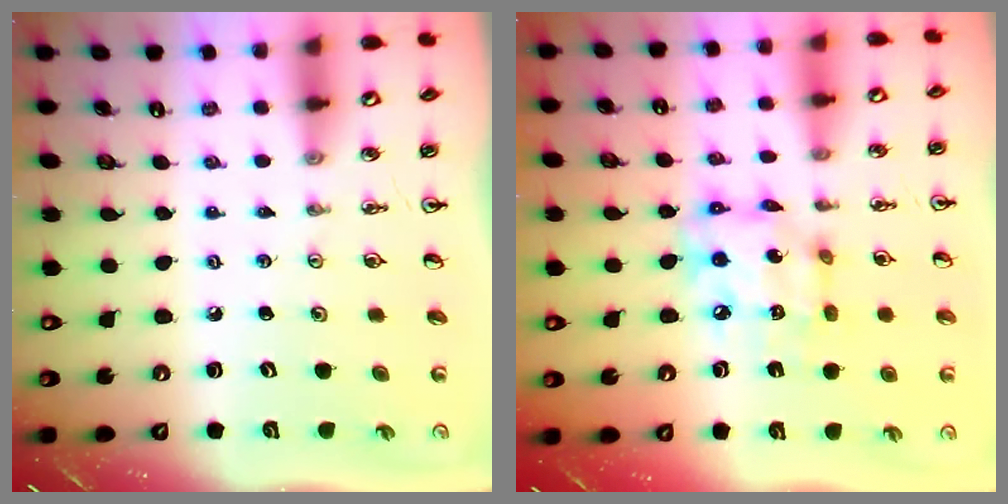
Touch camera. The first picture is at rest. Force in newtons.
{"total": 11.7, "press": 11.7, "slide": 0.8}